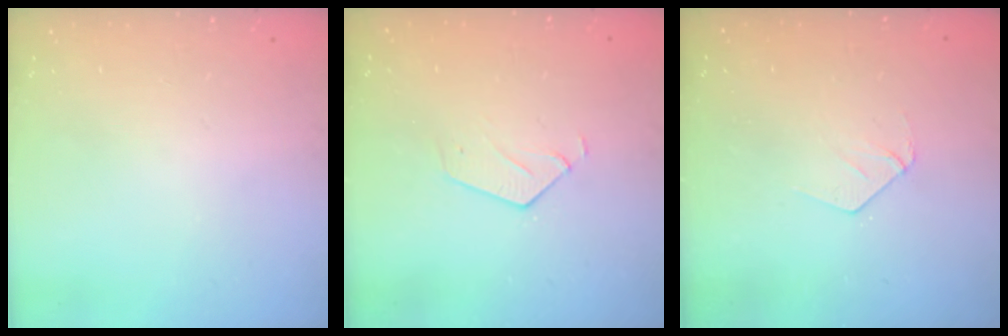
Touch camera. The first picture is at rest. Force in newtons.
{"total": 2.6, "press": 2.6, "slide": 0.2}
{"total": 3.5, "press": 3.5, "slide": 0.2}